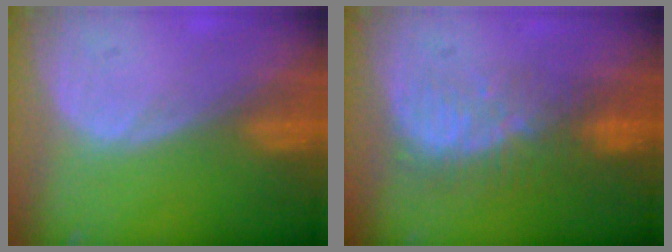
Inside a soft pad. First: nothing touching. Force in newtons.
{"total": 8.1, "press": 7.2, "slide": 3.8}